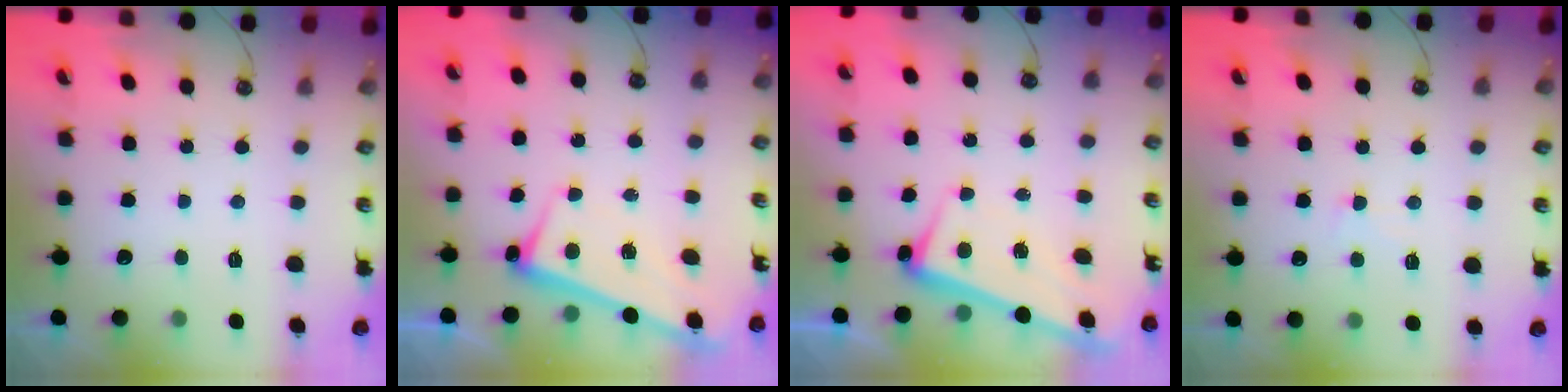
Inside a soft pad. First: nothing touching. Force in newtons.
{"total": 2.6, "press": 2.6, "slide": 0.5}
{"total": 2.3, "press": 2.1, "slide": 0.9}
{"total": 0.8, "press": 0.4, "slide": 0.7}